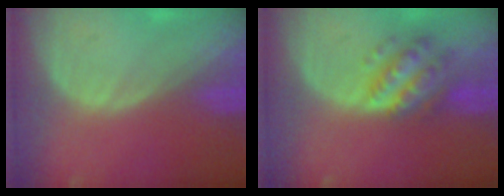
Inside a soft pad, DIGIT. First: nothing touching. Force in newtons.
{"total": 6.7, "press": 6.6, "slide": 0.3}